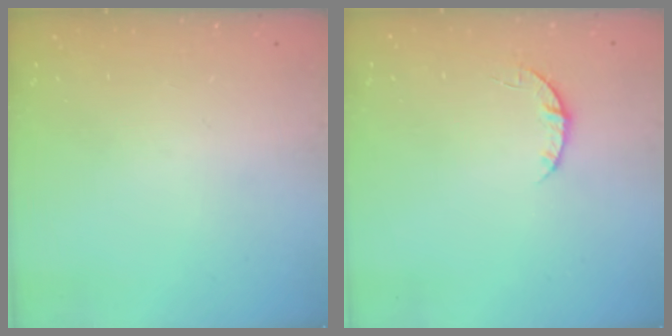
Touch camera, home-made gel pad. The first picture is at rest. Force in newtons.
{"total": 3.5, "press": 3.4, "slide": 0.4}